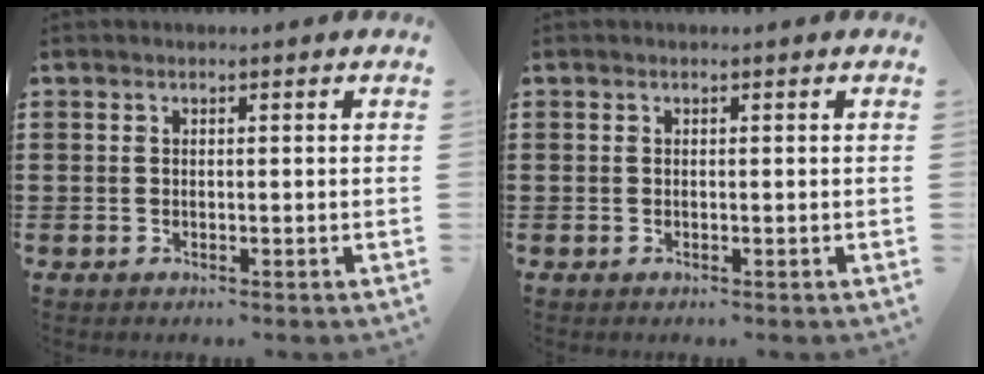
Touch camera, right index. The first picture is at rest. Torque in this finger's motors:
{"motor_torque": [0.93, 1.21, 0.00, 0.00]}